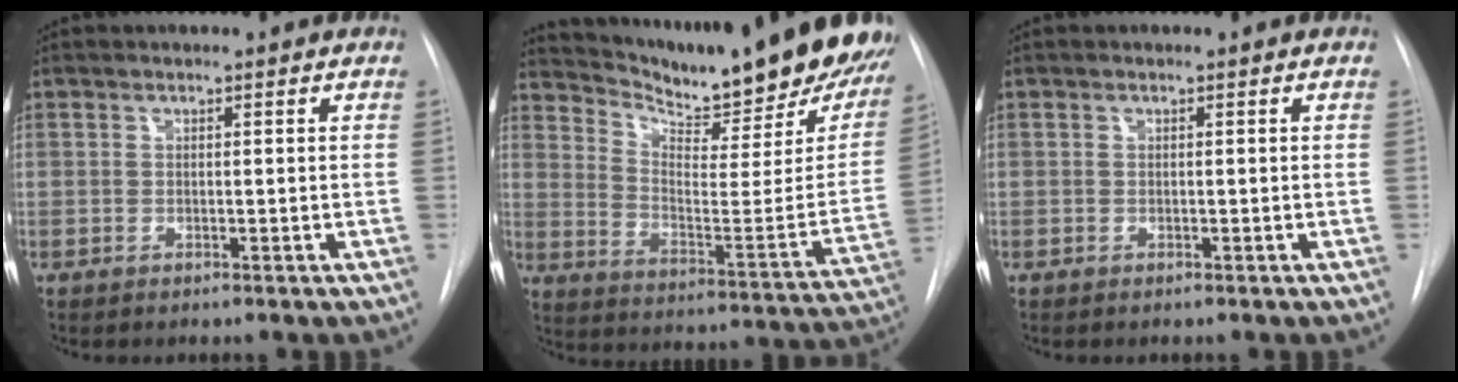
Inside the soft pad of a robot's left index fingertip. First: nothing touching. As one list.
[{"total": 29.0, "force": [25.0, 4.8, 13.9], "torque": [-0.231, -0.098, 0.329]}, {"total": 0.0}]